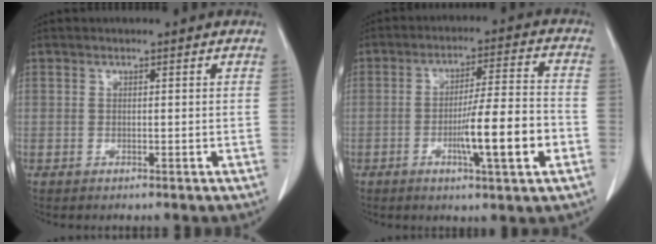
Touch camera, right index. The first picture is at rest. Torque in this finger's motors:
{"motor_torque": [1.58, -0.56, 0.82, 0.15]}